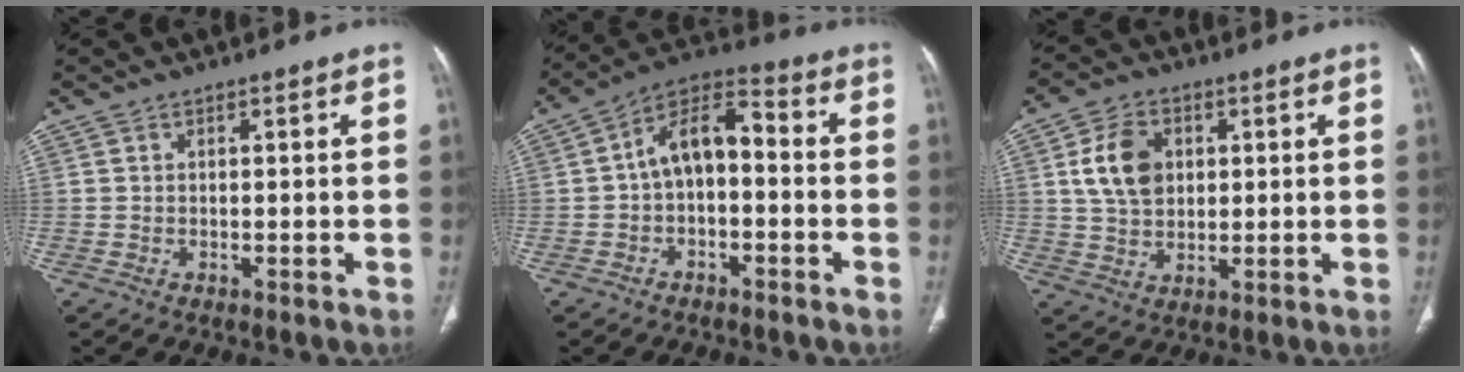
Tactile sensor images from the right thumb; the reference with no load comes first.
{"total": 9.9, "force": [-0.7, 5.9, 8.0], "torque": [-0.119, 0.045, -0.027]}
{"total": 9.3, "force": [2.2, 6.7, 6.1], "torque": [-0.095, -0.004, 0.042]}